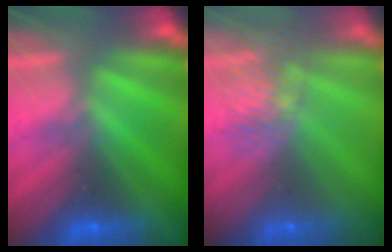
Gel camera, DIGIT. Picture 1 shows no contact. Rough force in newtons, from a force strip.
{"total": 6.0}